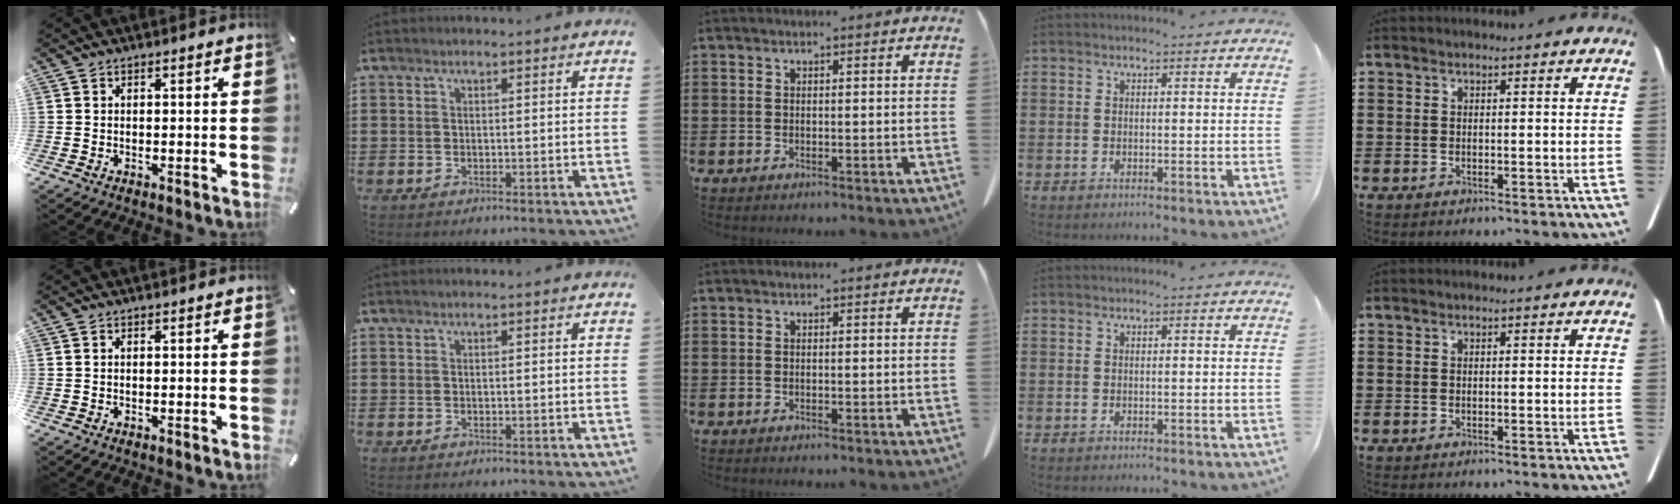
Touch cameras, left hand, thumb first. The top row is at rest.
{}